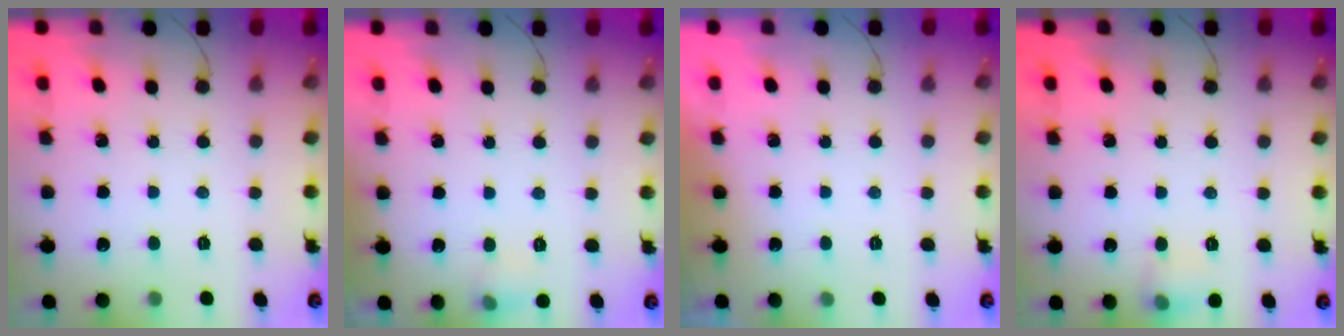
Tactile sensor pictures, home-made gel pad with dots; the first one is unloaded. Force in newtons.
{"total": 6.3, "press": 6.1, "slide": 1.7}
{"total": 0.0}
{"total": 7.1, "press": 7.0, "slide": 1.2}